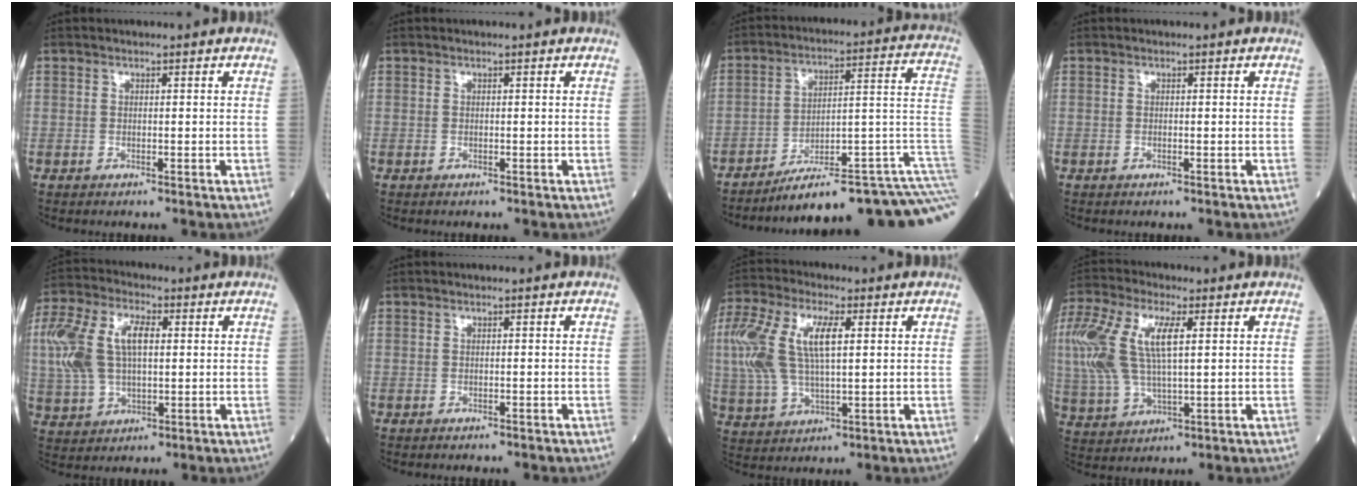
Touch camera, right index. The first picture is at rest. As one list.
[{"total": 0.0}, {"total": 22.9, "force": [-15.8, 1.6, 16.4], "torque": [-0.115, 0.047, -0.221]}, {"total": 0.0}, {"total": 13.6, "force": [2.2, 7.1, 11.3], "torque": [-0.268, 0.027, 0.049]}, {"total": 0.9, "force": [-0.8, 0.2, 0.4], "torque": [-0.006, -0.001, -0.011]}, {"total": 14.6, "force": [3.1, 5.8, 13.0], "torque": [-0.306, 0.023, 0.062]}, {"total": 16.6, "force": [3.9, 6.7, 14.7], "torque": [-0.354, 0.020, 0.074]}]